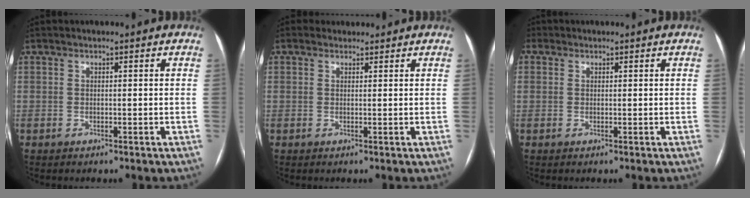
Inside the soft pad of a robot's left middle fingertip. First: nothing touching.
{"total": 1.3, "force": [1.0, 0.7, -0.1], "torque": [0.000, 0.012, 0.013]}
{"total": 2.0, "force": [0.7, 1.8, 0.4], "torque": [-0.004, 0.009, 0.012]}